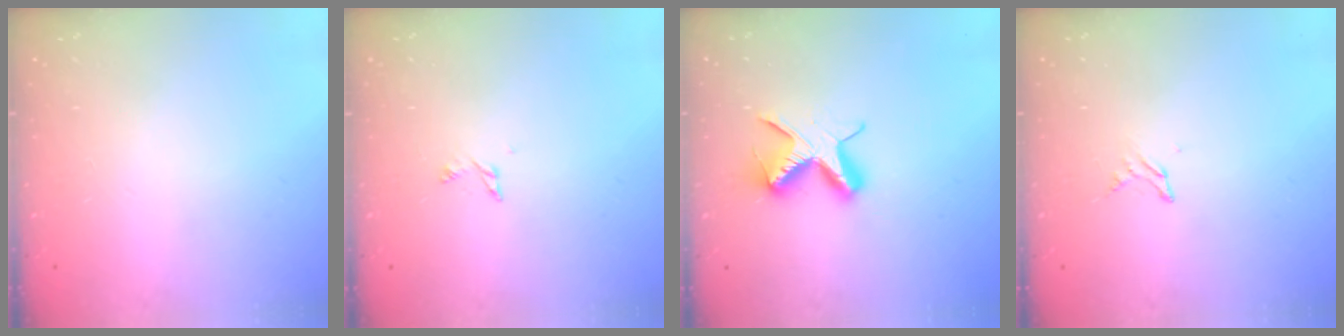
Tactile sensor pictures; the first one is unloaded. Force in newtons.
{"total": 2.8, "press": 2.8, "slide": 0.3}
{"total": 10.2, "press": 10.2, "slide": 0.4}
{"total": 2.9, "press": 2.9, "slide": 0.3}